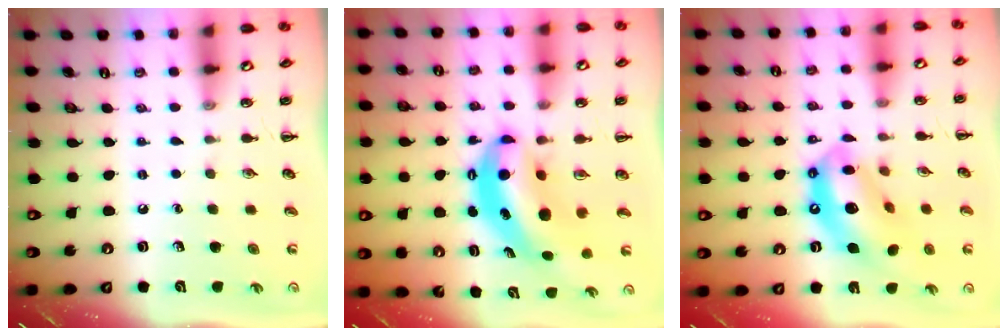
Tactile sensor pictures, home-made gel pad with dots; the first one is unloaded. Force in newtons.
{"total": 8.9, "press": 8.6, "slide": 2.1}
{"total": 16.0, "press": 15.5, "slide": 4.2}